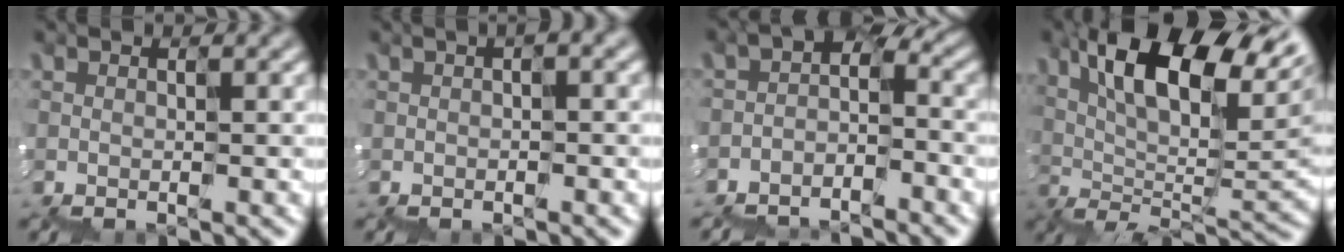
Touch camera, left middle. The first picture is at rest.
{"total": 1.6, "force": [0.1, 0.5, 1.5], "torque": [-0.015, 0.006, 0.004]}
{"total": 4.2, "force": [-3.6, 1.7, 1.4], "torque": [-0.042, -0.006, -0.058]}
{"total": 12.9, "force": [4.9, 5.9, 10.3], "torque": [-0.177, 0.024, 0.081]}